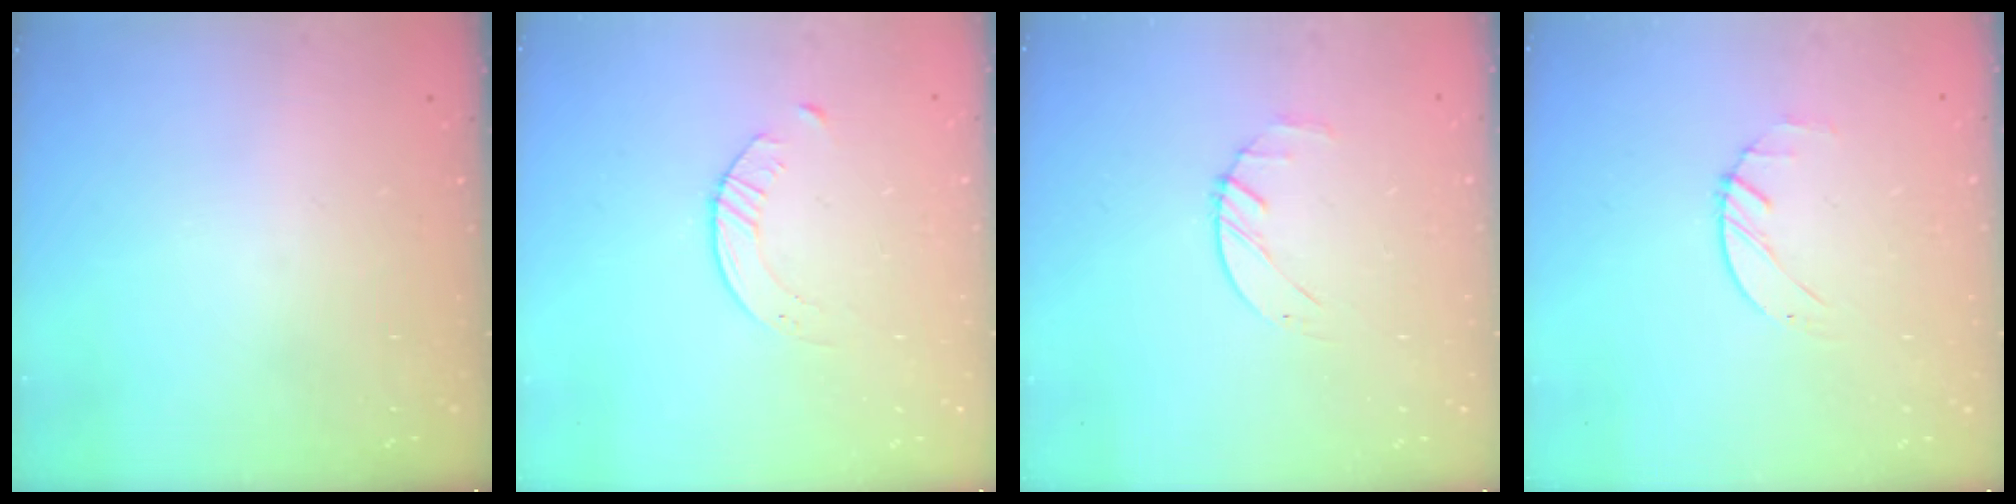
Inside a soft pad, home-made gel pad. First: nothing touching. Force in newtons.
{"total": 2.1, "press": 2.0, "slide": 0.3}
{"total": 1.9, "press": 1.9, "slide": 0.3}
{"total": 1.2, "press": 1.2, "slide": 0.2}